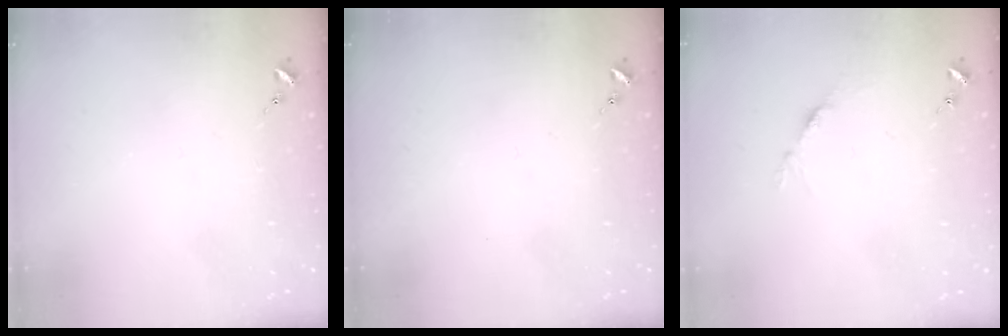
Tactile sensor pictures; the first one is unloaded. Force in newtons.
{"total": 0.0}
{"total": 4.0, "press": 3.9, "slide": 0.5}